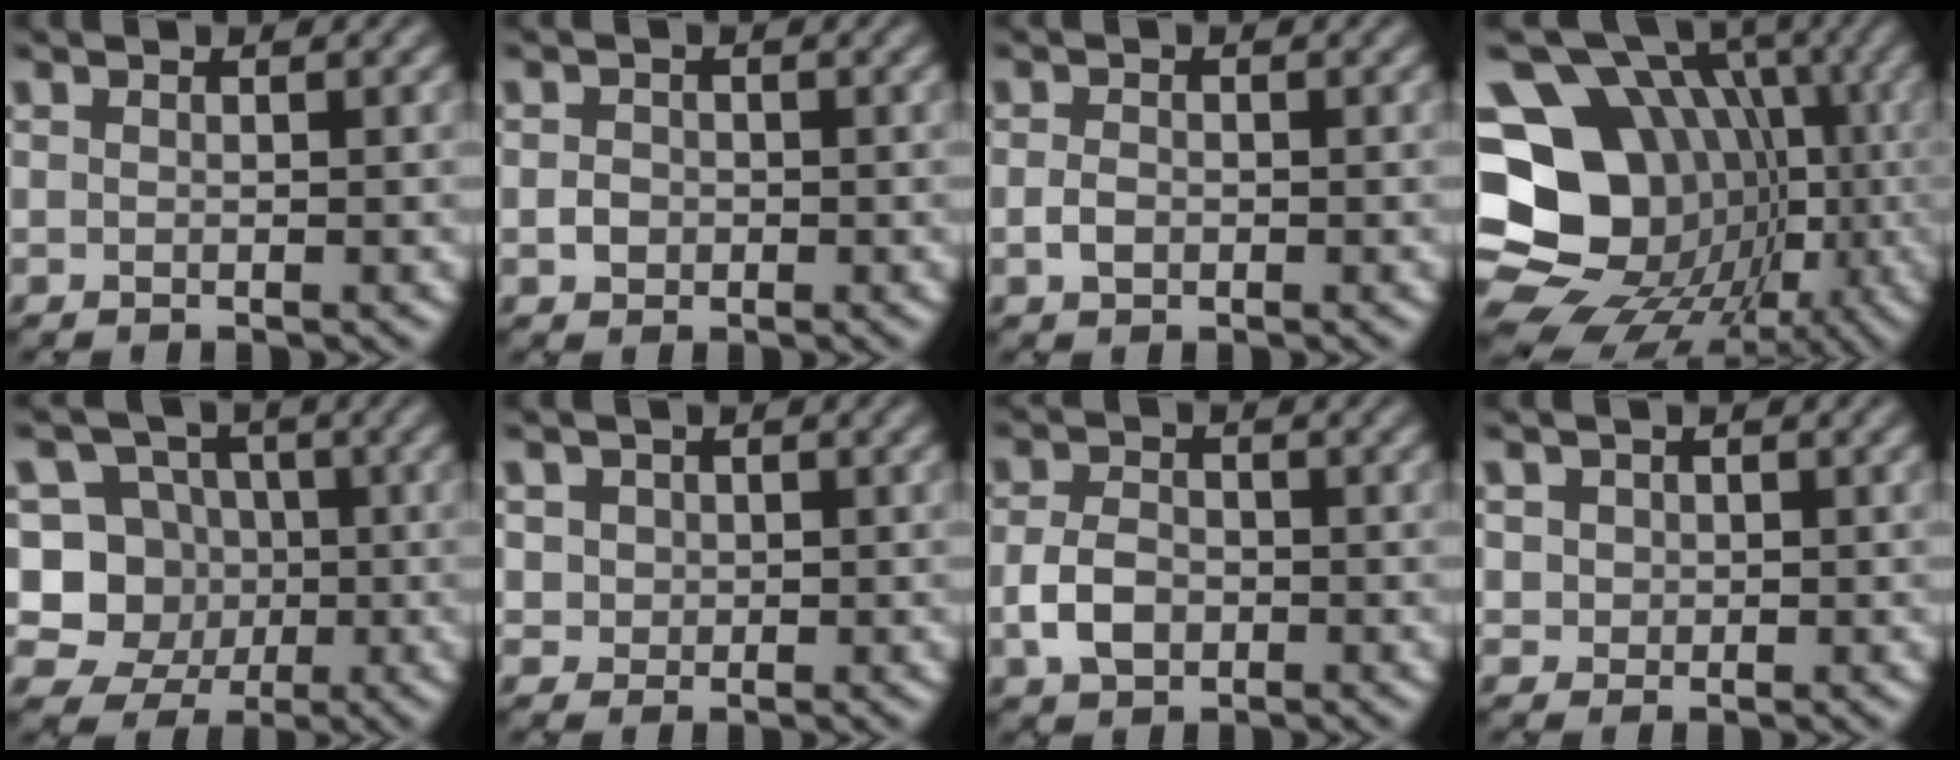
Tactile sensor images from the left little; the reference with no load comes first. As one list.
[{"total": 1.3, "force": [-0.3, 1.2, 0.5], "torque": [-0.006, -0.001, -0.009]}, {"total": 1.4, "force": [-0.4, 1.0, 0.9], "torque": [-0.018, 0.000, -0.010]}, {"total": 20.3, "force": [-2.6, 17.2, 10.5], "torque": [-0.152, 0.025, -0.066]}, {"total": 6.4, "force": [-0.1, 6.0, 2.2], "torque": [-0.027, 0.000, -0.027]}, {"total": 2.5, "force": [1.0, 2.2, 0.9], "torque": [-0.017, 0.007, 0.026]}, {"total": 3.3, "force": [-0.9, 2.3, 2.1], "torque": [-0.044, -0.001, -0.022]}, {"total": 2.1, "force": [0.8, 1.8, 0.7], "torque": [-0.013, 0.005, 0.021]}]